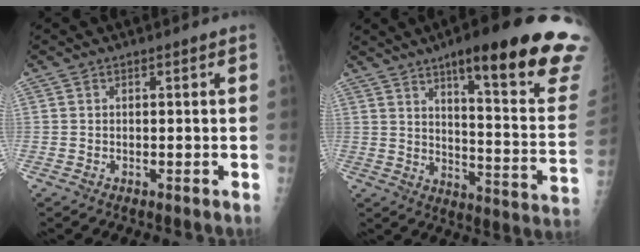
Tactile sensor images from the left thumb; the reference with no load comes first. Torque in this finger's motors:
{"motor_torque": [0.40, 0.35, 1.48, -1.30, 0.11]}